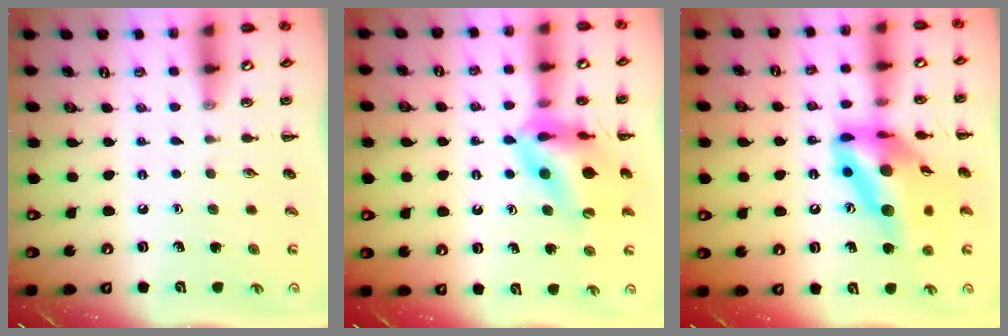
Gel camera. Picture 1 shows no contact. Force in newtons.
{"total": 14.4, "press": 13.6, "slide": 4.8}
{"total": 17.2, "press": 16.2, "slide": 5.7}